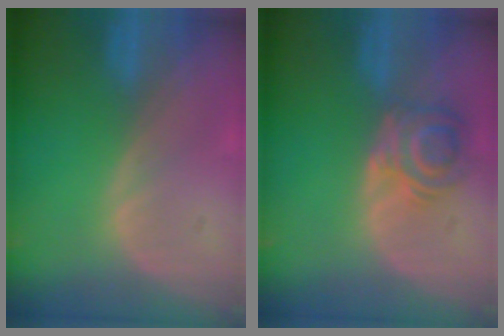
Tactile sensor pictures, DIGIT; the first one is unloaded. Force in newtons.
{"total": 5.6, "press": 5.3, "slide": 1.8}